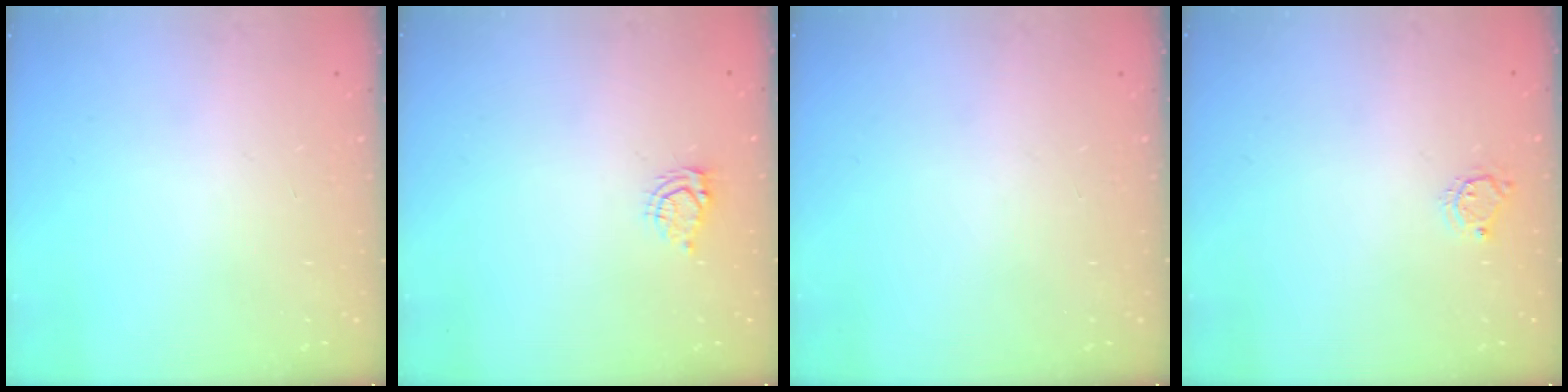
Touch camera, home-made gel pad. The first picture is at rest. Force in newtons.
{"total": 4.4, "press": 4.4, "slide": 0.6}
{"total": 0.0}
{"total": 4.1, "press": 4.1, "slide": 0.3}